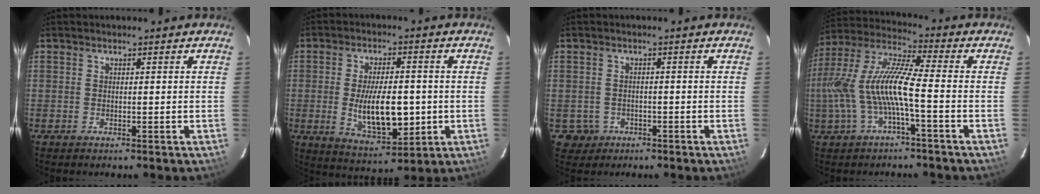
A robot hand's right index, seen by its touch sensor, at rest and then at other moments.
{"total": 12.5, "force": [-1.4, 5.2, 11.2], "torque": [-0.209, -0.017, -0.012]}
{"total": 3.6, "force": [-1.2, 3.3, 0.6], "torque": [-0.024, 0.004, -0.007]}
{"total": 13.3, "force": [-2.7, 2.2, 12.9], "torque": [-0.260, 0.004, -0.047]}